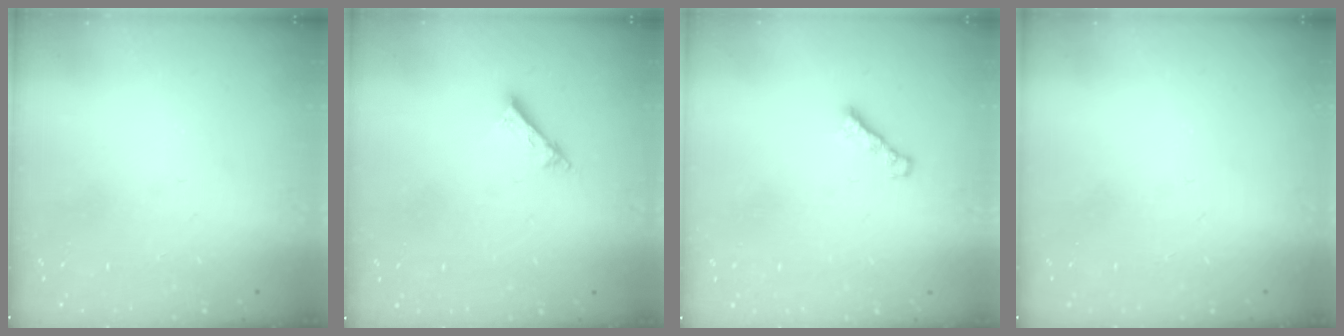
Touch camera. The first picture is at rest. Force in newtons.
{"total": 3.2, "press": 3.2, "slide": 0.2}
{"total": 1.8, "press": 1.7, "slide": 0.6}
{"total": 0.0}